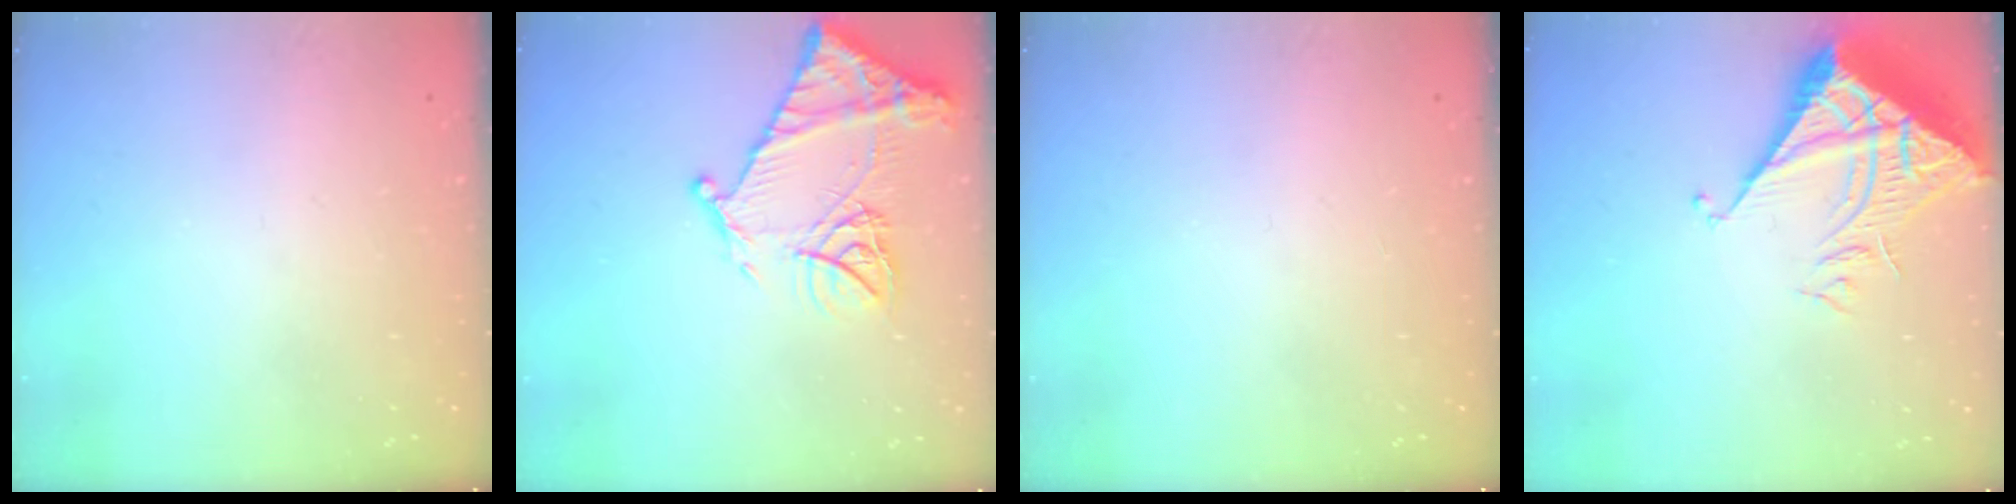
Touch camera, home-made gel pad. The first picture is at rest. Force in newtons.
{"total": 17.2, "press": 17.1, "slide": 1.7}
{"total": 0.0}
{"total": 8.4, "press": 8.4, "slide": 1.0}